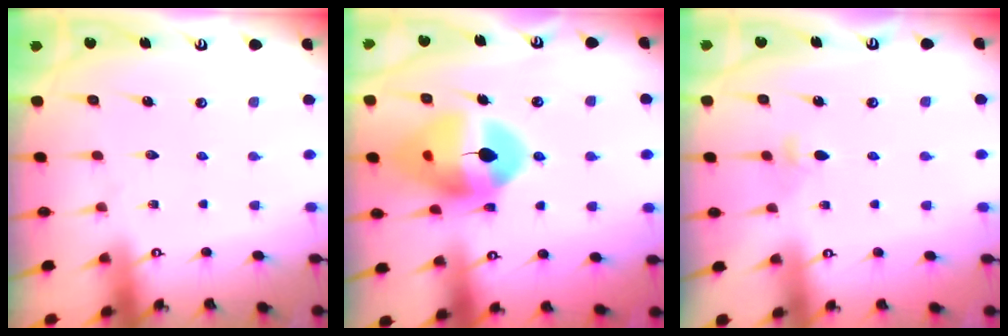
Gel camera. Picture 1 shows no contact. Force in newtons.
{"total": 16.0, "press": 15.9, "slide": 1.9}
{"total": 3.4, "press": 3.3, "slide": 0.6}